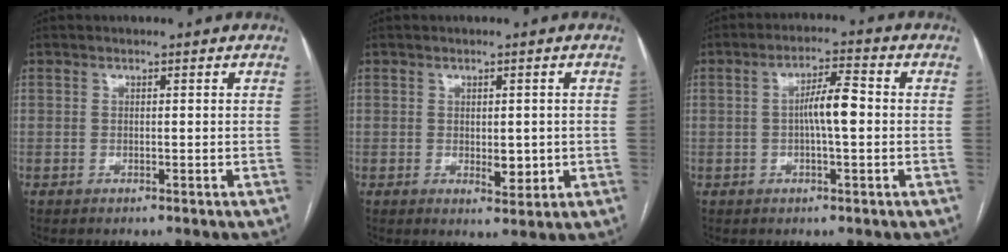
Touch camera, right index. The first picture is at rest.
{"total": 3.5, "force": [-0.3, 1.8, 3.0], "torque": [-0.039, -0.005, 0.005]}
{"total": 5.8, "force": [-0.1, 0.9, 5.7], "torque": [-0.103, 0.012, -0.004]}